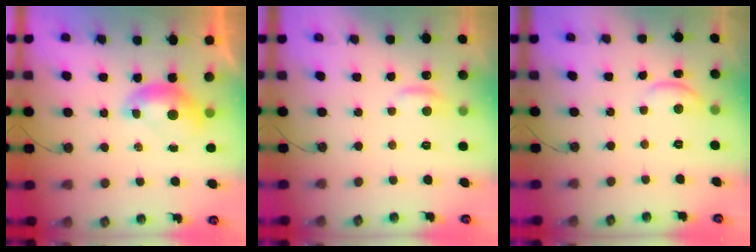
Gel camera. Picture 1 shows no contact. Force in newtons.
{"total": 0.7, "press": 0.0, "slide": 0.7}
{"total": 1.7, "press": 1.7, "slide": 0.4}